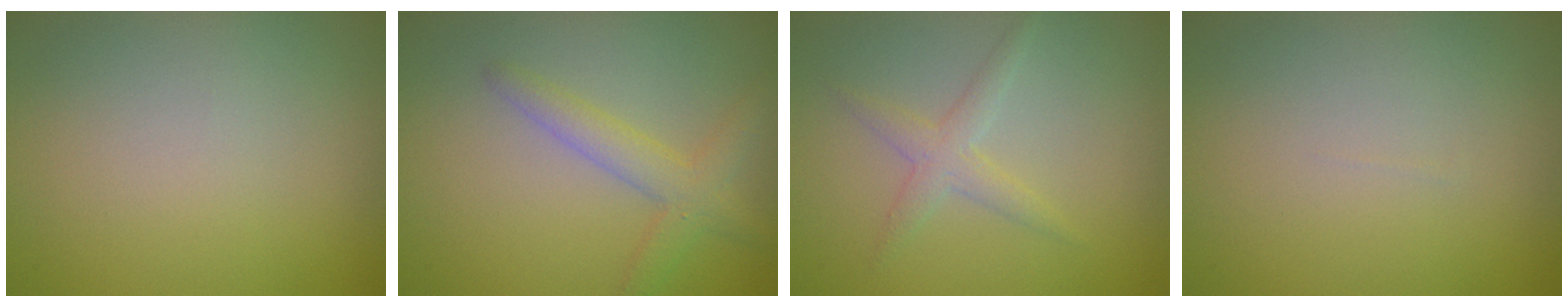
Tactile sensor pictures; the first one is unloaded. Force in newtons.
{"total": 2.9, "press": 2.9, "slide": 0.1}
{"total": 2.0, "press": 2.0, "slide": 0.1}
{"total": 0.0}